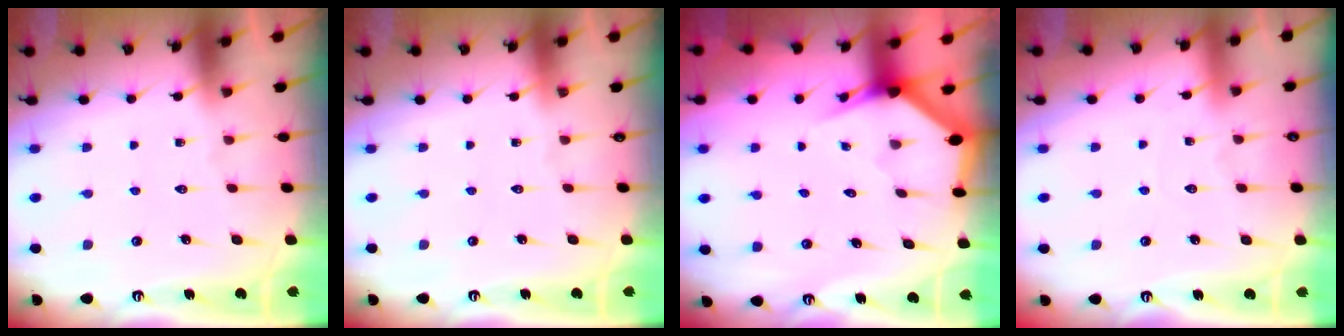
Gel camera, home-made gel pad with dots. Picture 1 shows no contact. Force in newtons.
{"total": 0.0}
{"total": 2.9, "press": 2.9, "slide": 0.2}
{"total": 2.4, "press": 2.3, "slide": 0.2}